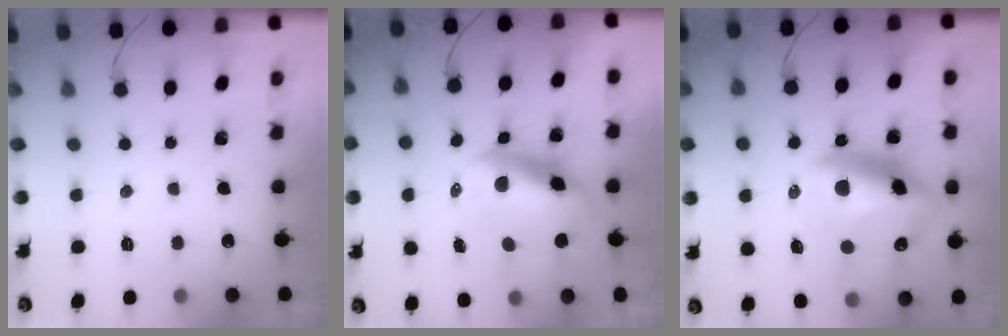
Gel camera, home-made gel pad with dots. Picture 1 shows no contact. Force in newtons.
{"total": 10.7, "press": 10.3, "slide": 2.7}
{"total": 17.4, "press": 16.9, "slide": 4.2}